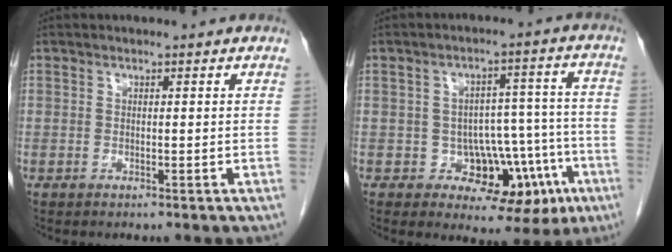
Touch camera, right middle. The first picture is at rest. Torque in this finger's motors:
{"motor_torque": [0.15, -0.27, 0.05, 0.00]}